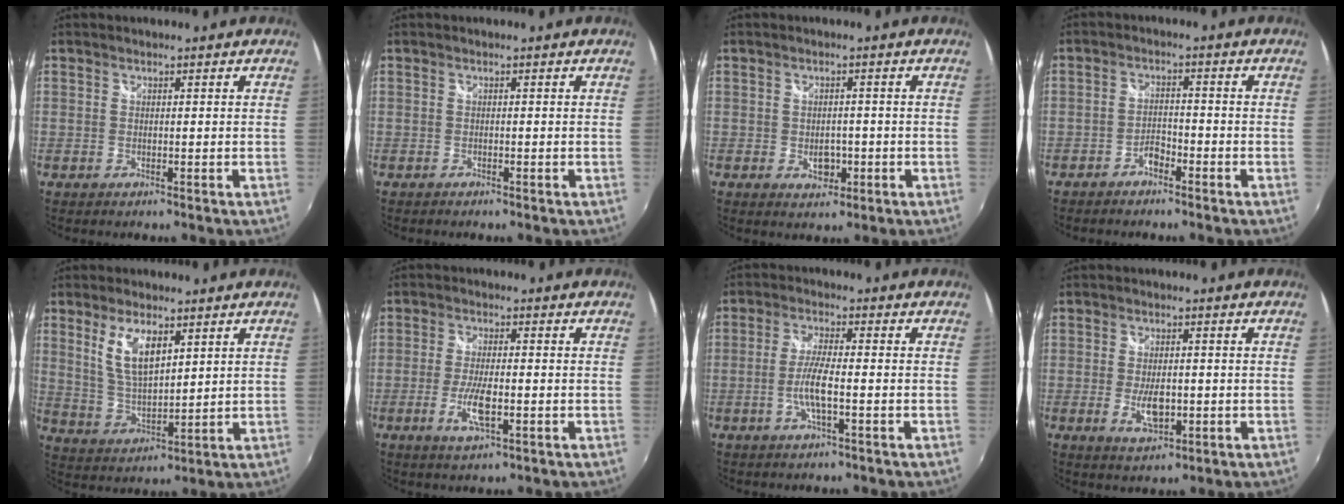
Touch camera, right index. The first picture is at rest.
{"total": 0.7, "force": [-0.7, 0.2, 0.2], "torque": [-0.005, -0.004, -0.011]}
{"total": 3.5, "force": [-1.1, 2.5, 2.2], "torque": [-0.037, 0.000, -0.012]}
{"total": 2.7, "force": [-2.2, 1.0, 1.1], "torque": [-0.030, 0.008, -0.038]}
{"total": 8.8, "force": [4.0, 3.6, 7.0], "torque": [-0.134, 0.001, 0.088]}
{"total": 6.0, "force": [-1.9, 1.5, 5.5], "torque": [-0.114, -0.006, -0.035]}
{"total": 5.6, "force": [-1.6, 0.7, 5.3], "torque": [-0.110, -0.001, -0.032]}
{"total": 5.5, "force": [-1.1, 2.7, 4.7], "torque": [-0.089, -0.007, -0.016]}